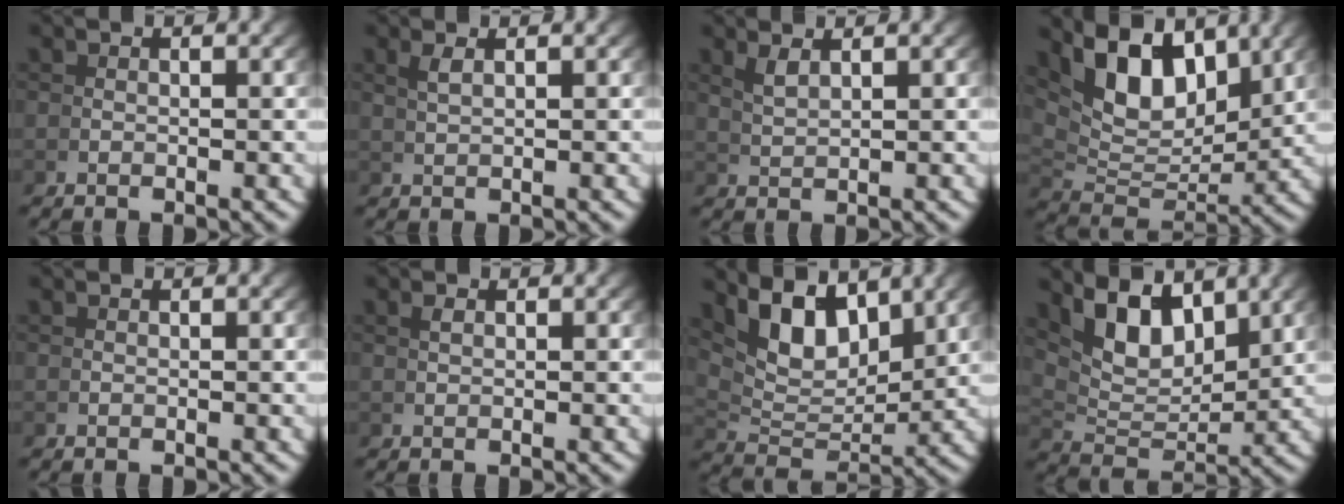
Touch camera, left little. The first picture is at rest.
{"total": 1.6, "force": [1.0, -1.1, 0.4], "torque": [-0.004, 0.004, 0.028]}
{"total": 1.8, "force": [1.5, -0.8, 0.6], "torque": [-0.012, -0.001, 0.040]}
{"total": 10.9, "force": [3.9, 7.0, 7.4], "torque": [-0.150, -0.015, 0.074]}
{"total": 0.0}
{"total": 1.0, "force": [0.6, -0.8, 0.0], "torque": [0.004, 0.004, 0.016]}
{"total": 8.7, "force": [3.4, 5.2, 6.1], "torque": [-0.119, -0.013, 0.069]}
{"total": 7.8, "force": [3.2, 4.5, 5.6], "torque": [-0.103, -0.013, 0.068]}